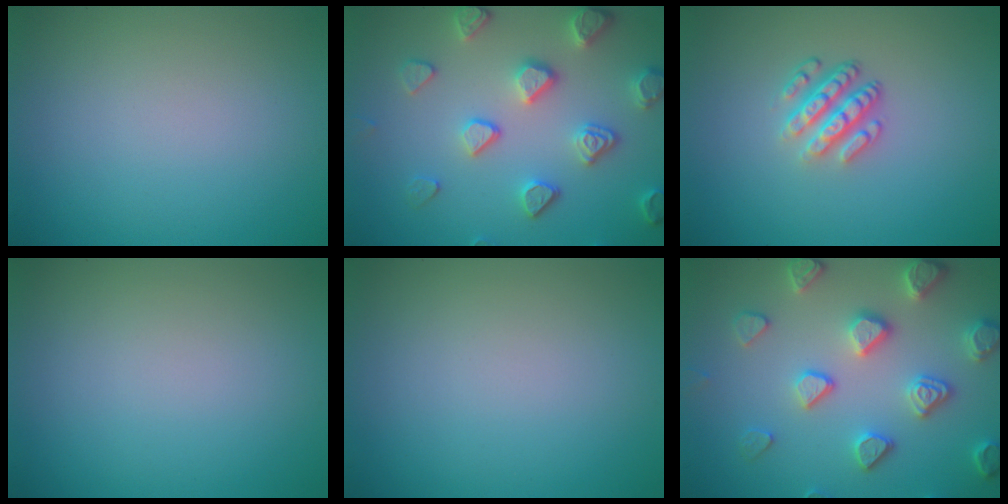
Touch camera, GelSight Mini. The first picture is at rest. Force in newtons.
{"total": 4.3, "press": 4.2, "slide": 1.1}
{"total": 3.6, "press": 2.7, "slide": 2.4}
{"total": 0.0}
{"total": 0.0}
{"total": 4.4, "press": 4.4, "slide": 0.4}